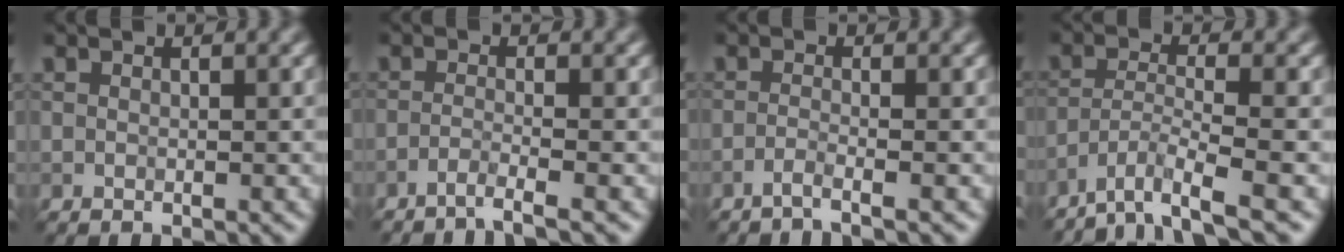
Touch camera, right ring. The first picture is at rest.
{"total": 2.0, "force": [-1.4, 0.1, 1.4], "torque": [-0.018, 0.002, -0.043]}
{"total": 1.5, "force": [-1.1, 0.1, 1.1], "torque": [-0.014, 0.001, -0.033]}
{"total": 4.7, "force": [-3.6, 0.6, 3.1], "torque": [-0.050, 0.000, -0.076]}